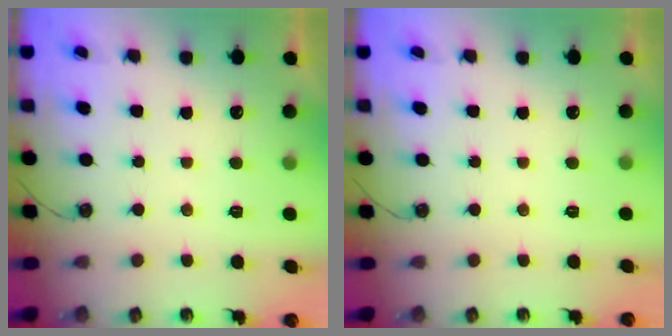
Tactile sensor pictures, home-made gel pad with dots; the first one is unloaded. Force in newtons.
{"total": 0.0}